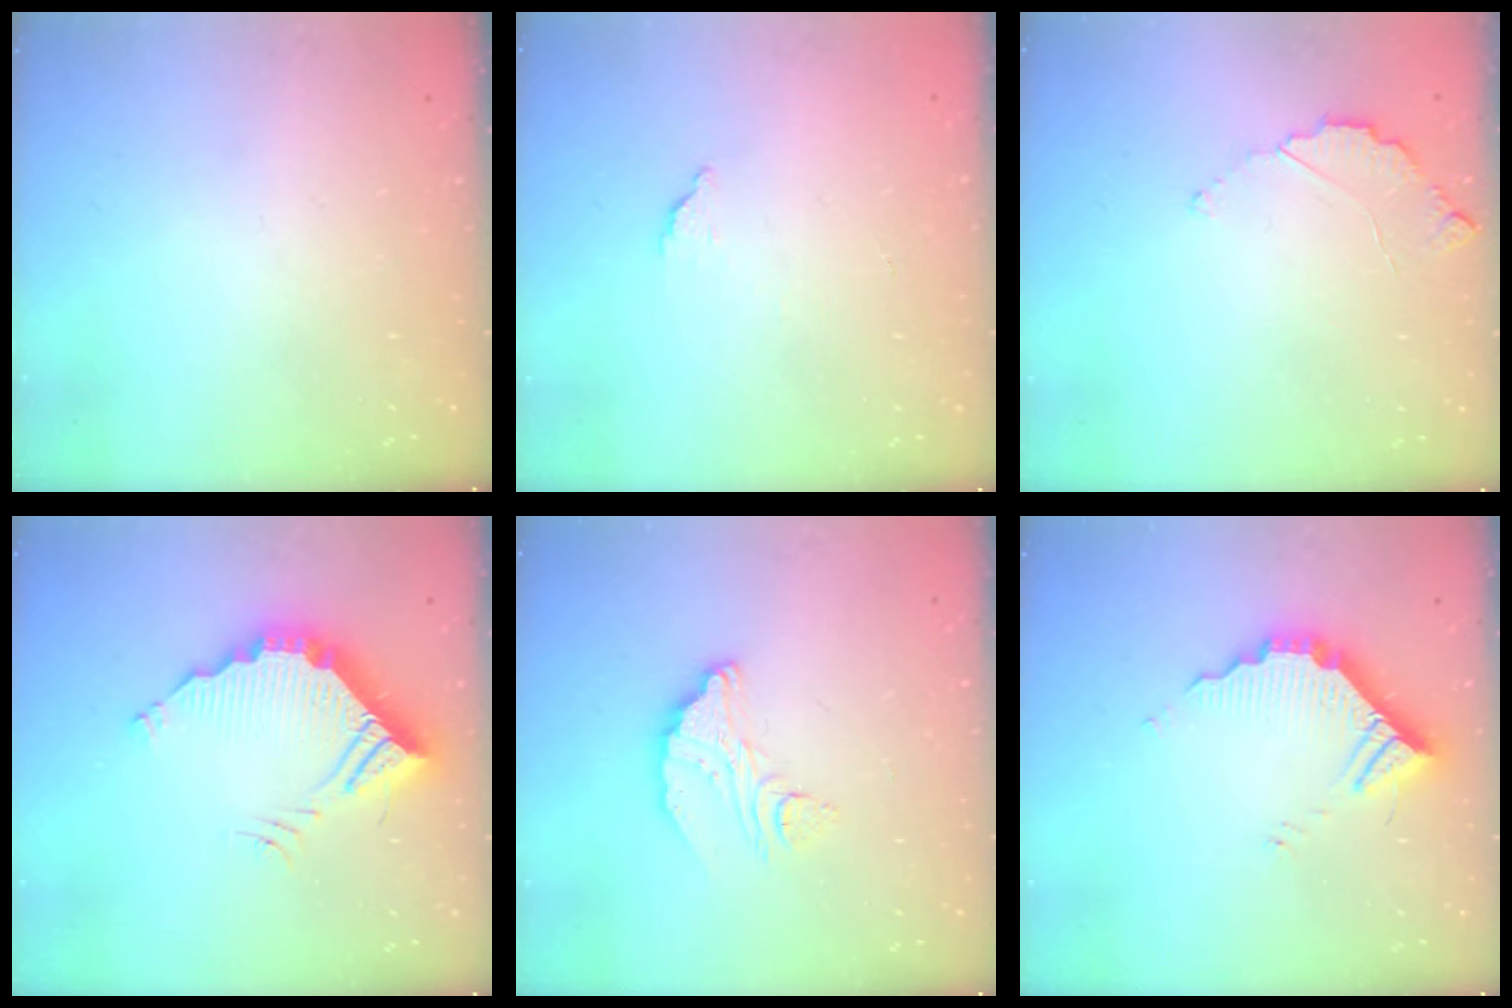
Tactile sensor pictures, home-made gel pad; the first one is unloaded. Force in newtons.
{"total": 2.0, "press": 2.0, "slide": 0.1}
{"total": 2.9, "press": 2.9, "slide": 0.3}
{"total": 14.3, "press": 14.3, "slide": 0.3}
{"total": 10.4, "press": 10.4, "slide": 0.9}
{"total": 10.0, "press": 10.0, "slide": 0.3}